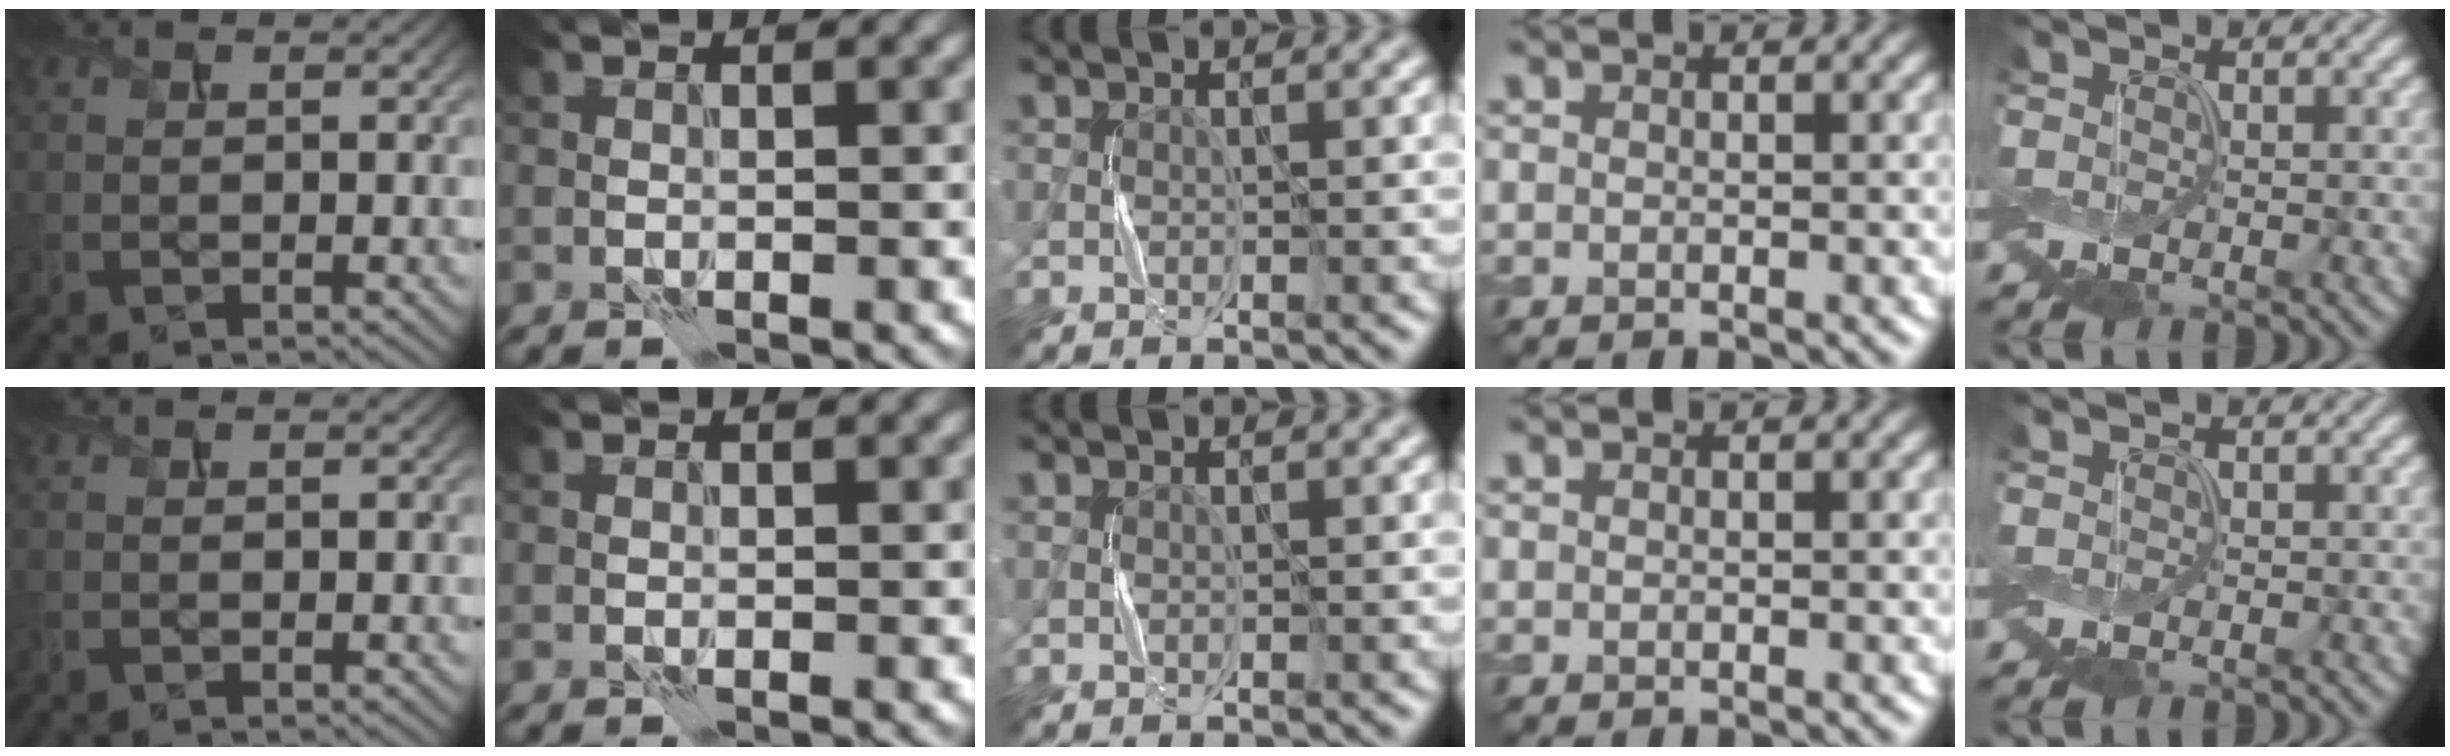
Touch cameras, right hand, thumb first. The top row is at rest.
{}